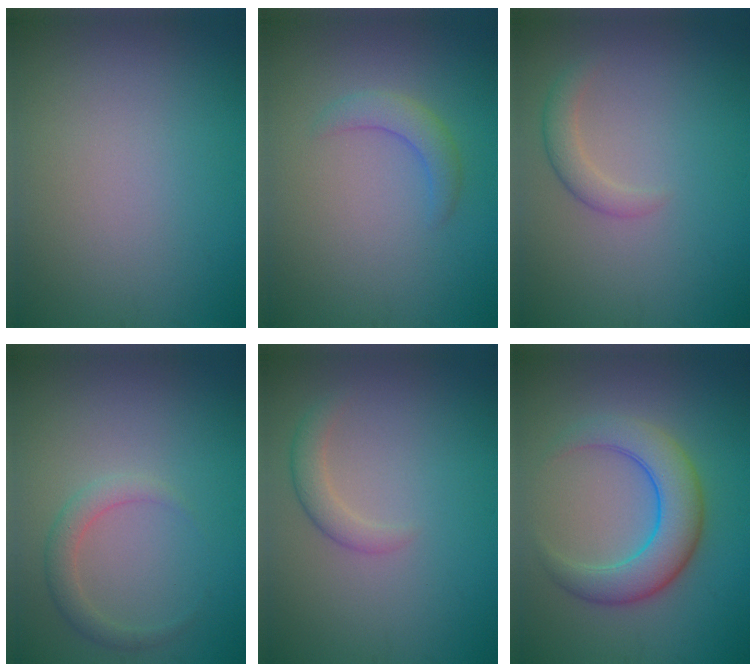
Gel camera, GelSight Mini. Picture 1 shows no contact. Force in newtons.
{"total": 2.1, "press": 2.1, "slide": 0.2}
{"total": 1.8, "press": 1.8, "slide": 0.1}
{"total": 1.9, "press": 1.9, "slide": 0.1}
{"total": 1.8, "press": 1.8, "slide": 0.1}
{"total": 5.6, "press": 5.6, "slide": 0.2}